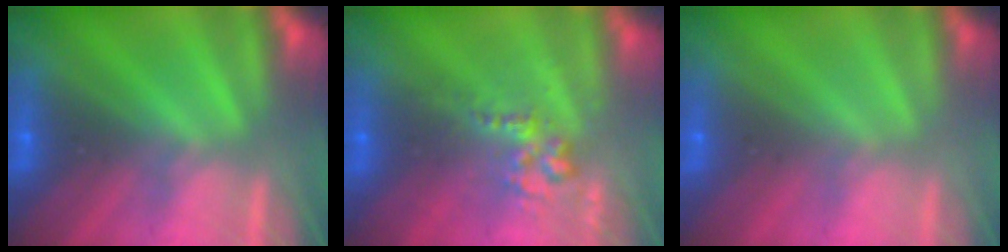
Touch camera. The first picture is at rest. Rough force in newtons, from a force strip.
{"total": 2.6}
{"total": 3.3}